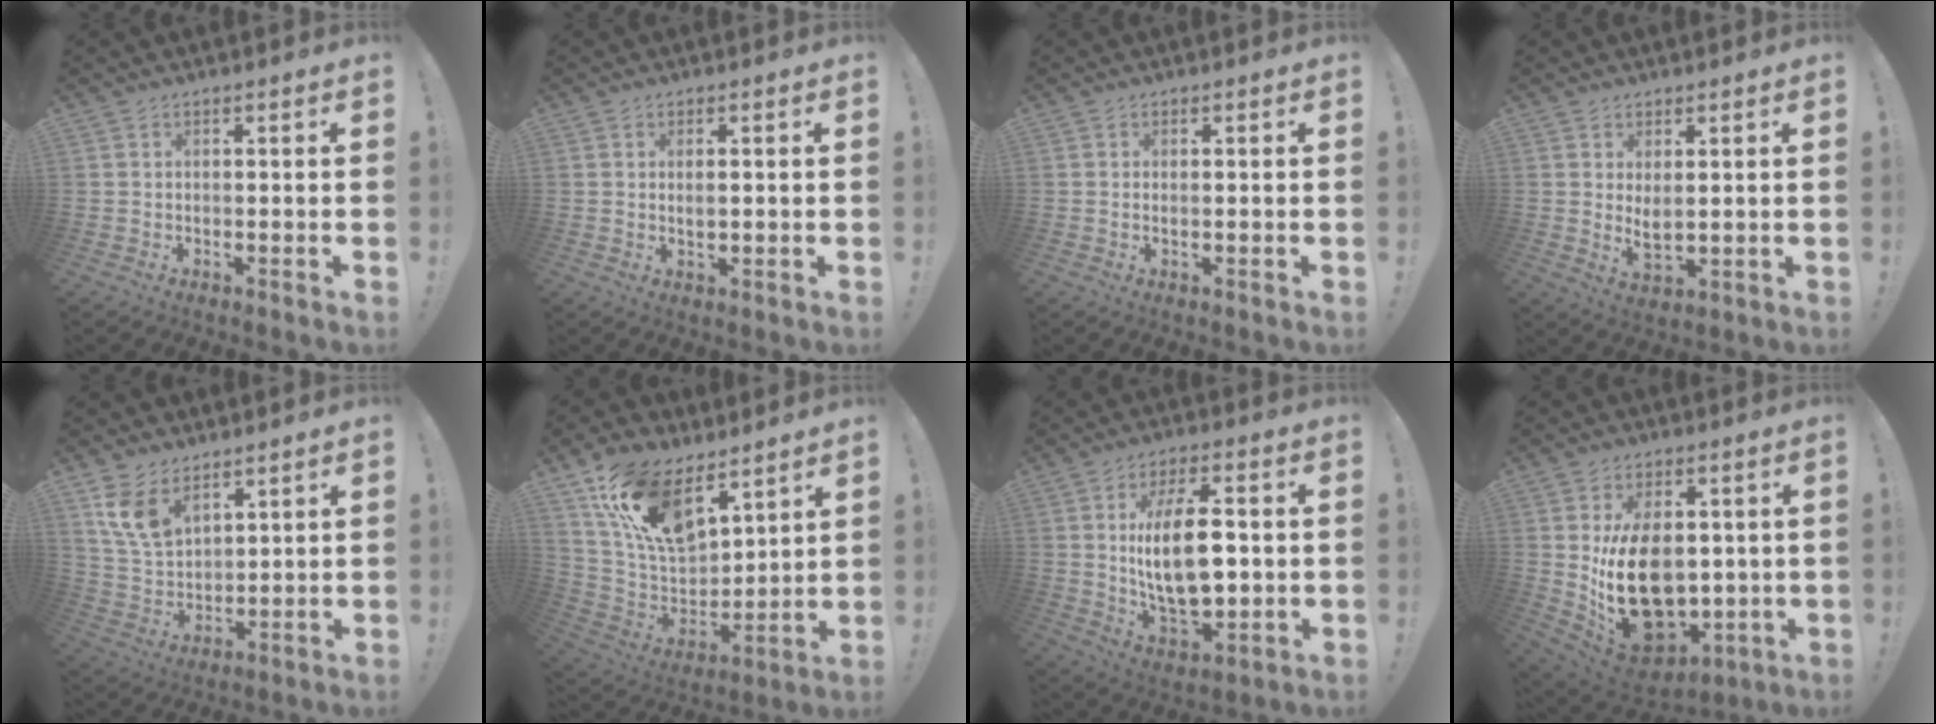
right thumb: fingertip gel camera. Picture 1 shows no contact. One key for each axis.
{"total": 2.1, "fx": 0.2, "fy": 0.9, "fz": 2.0, "tx": -0.029, "ty": -0.003, "tz": 0.000}
{"total": 0.7, "fx": 0.1, "fy": 0.1, "fz": 0.7, "tx": -0.005, "ty": -0.004, "tz": -0.001}
{"total": 4.4, "fx": 2.1, "fy": 1.9, "fz": 3.4, "tx": -0.040, "ty": -0.021, "tz": 0.035}
{"total": 10.5, "fx": 6.8, "fy": 5.7, "fz": 5.6, "tx": -0.115, "ty": -0.028, "tz": 0.137}
{"total": 19.2, "fx": 11.1, "fy": 10.4, "fz": 11.7, "tx": -0.224, "ty": -0.059, "tz": 0.207}
{"total": 17.9, "fx": 0.8, "fy": 8.4, "fz": 15.7, "tx": -0.299, "ty": -0.005, "tz": 0.004}
{"total": 22.7, "fx": -0.2, "fy": 15.1, "fz": 16.9, "tx": -0.290, "ty": -0.024, "tz": 0.017}